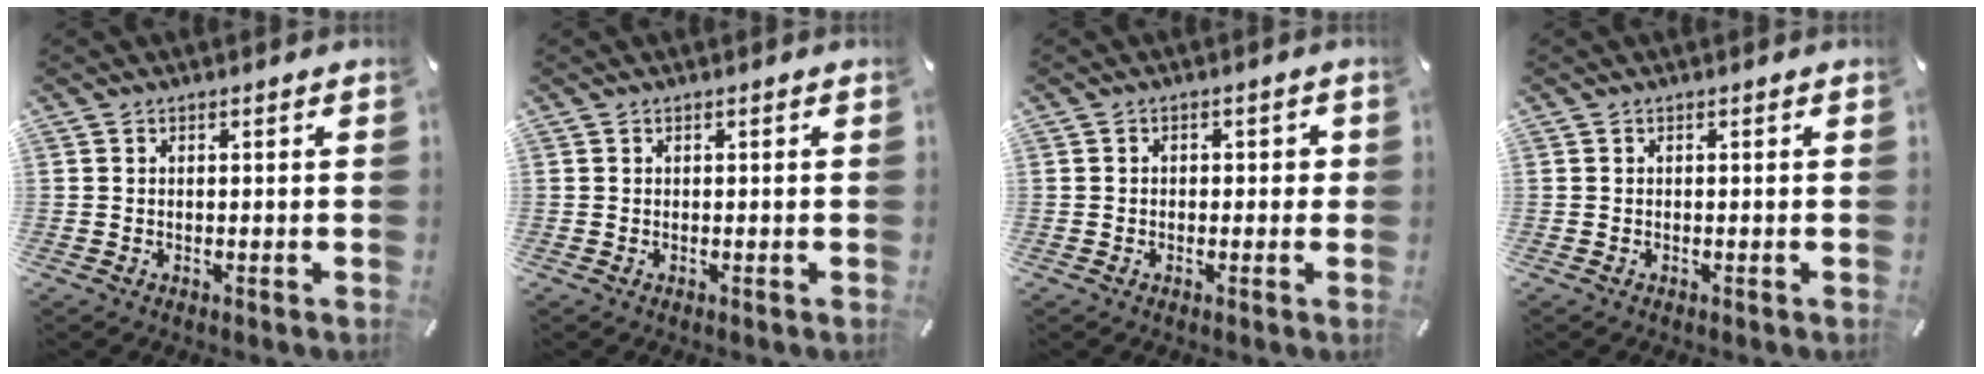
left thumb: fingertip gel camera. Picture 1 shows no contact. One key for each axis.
{"total": 0.0}
{"total": 1.6, "fx": -0.7, "fy": 1.2, "fz": 0.7, "tx": -0.015, "ty": 0.008, "tz": -0.017}
{"total": 0.0}